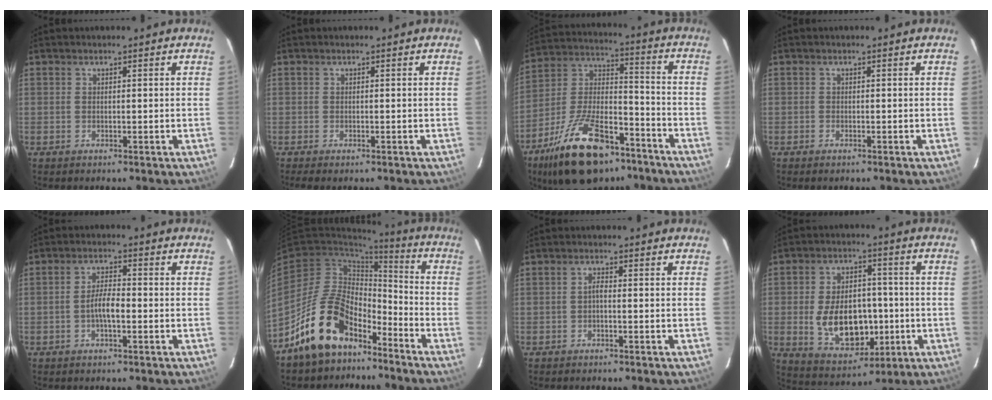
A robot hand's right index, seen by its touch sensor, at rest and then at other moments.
{"total": 1.7, "force": [-1.3, 0.4, 1.0], "torque": [-0.021, -0.007, -0.019]}
{"total": 22.4, "force": [-14.2, 10.2, 13.9], "torque": [-0.268, 0.006, -0.234]}
{"total": 0.7, "force": [-0.6, 0.3, 0.3], "torque": [-0.006, -0.002, -0.013]}
{"total": 4.1, "force": [-1.3, 1.2, 3.7], "torque": [-0.073, 0.007, -0.024]}
{"total": 15.6, "force": [-10.8, 8.1, 7.8], "torque": [-0.154, 0.032, -0.179]}
{"total": 1.1, "force": [-0.5, 0.3, 0.9], "torque": [-0.017, 0.006, -0.012]}
{"total": 15.1, "force": [-2.4, 9.7, 11.3], "torque": [-0.223, 0.006, -0.013]}